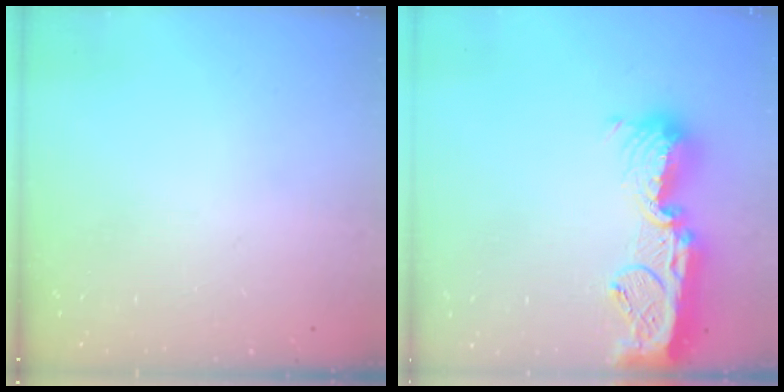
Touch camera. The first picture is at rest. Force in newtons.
{"total": 16.6, "press": 16.6, "slide": 1.4}